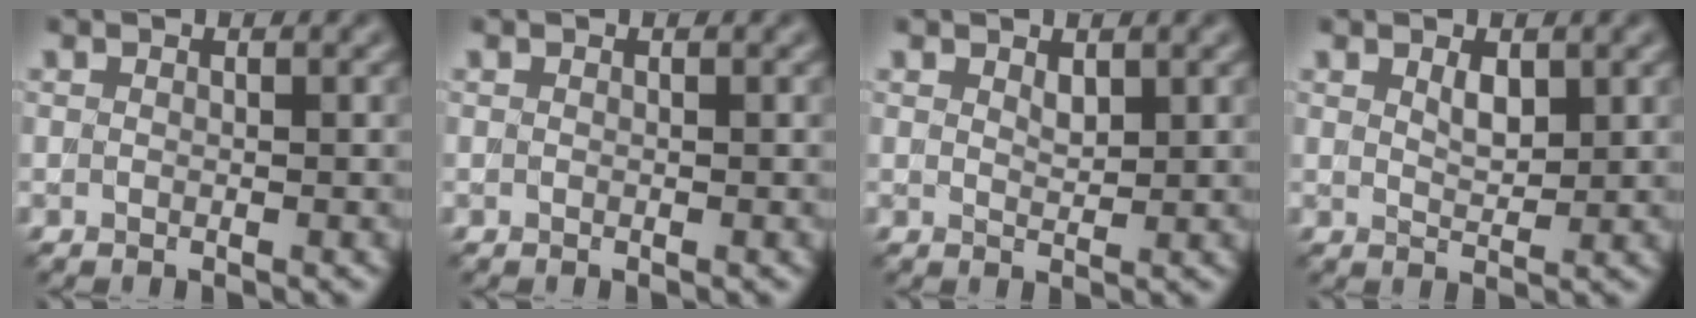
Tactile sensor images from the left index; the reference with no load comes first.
{"total": 0.0}
{"total": 0.9, "force": [0.8, 0.3, 0.4], "torque": [-0.010, -0.001, 0.015]}
{"total": 1.5, "force": [1.0, 0.6, 0.9], "torque": [-0.019, -0.001, 0.018]}